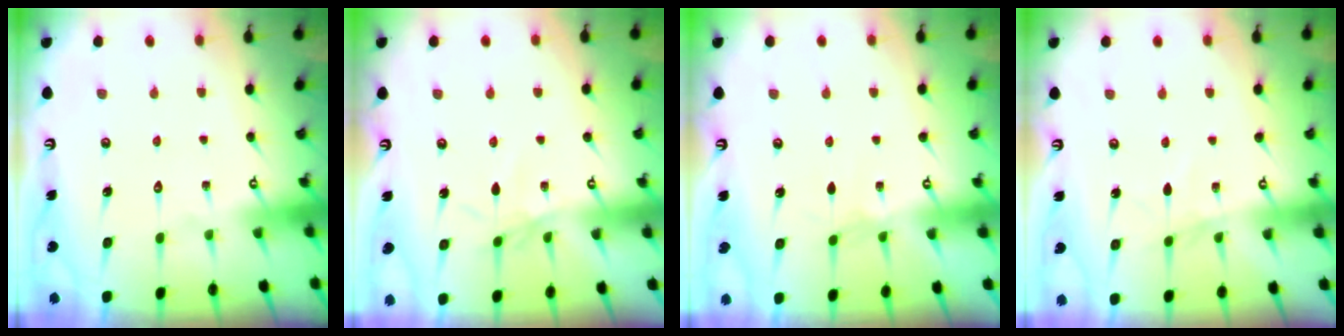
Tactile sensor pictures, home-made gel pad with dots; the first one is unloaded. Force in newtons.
{"total": 2.3, "press": 2.3, "slide": 0.5}
{"total": 0.7, "press": 0.6, "slide": 0.3}
{"total": 2.6, "press": 2.6, "slide": 0.3}